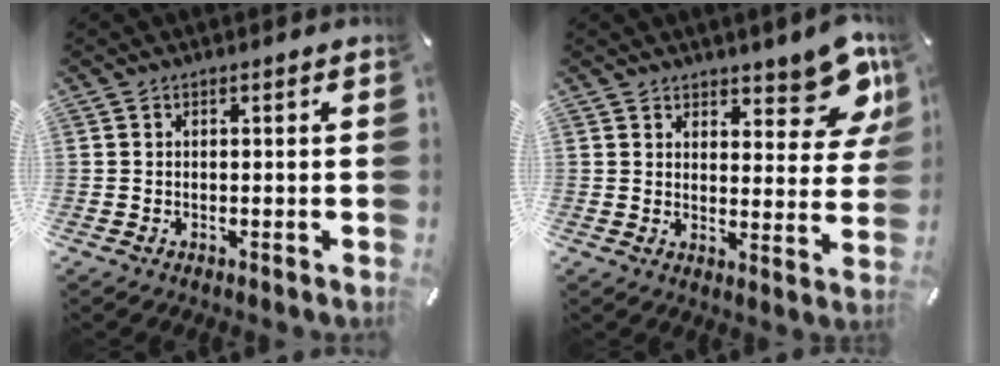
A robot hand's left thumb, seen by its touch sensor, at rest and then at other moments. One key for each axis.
{"total": 10.4, "fx": 7.9, "fy": 4.4, "fz": 5.0, "tx": -0.041, "ty": -0.064, "tz": 0.138}